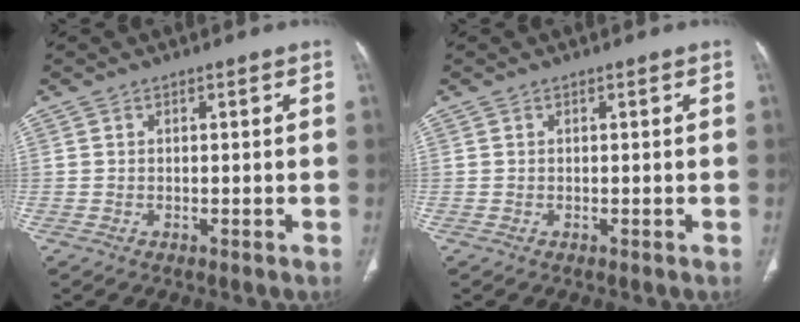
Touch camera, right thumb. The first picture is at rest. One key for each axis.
{"total": 0.0}